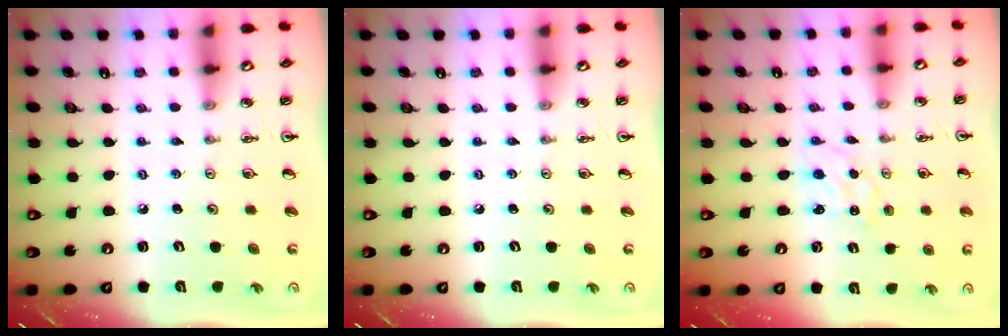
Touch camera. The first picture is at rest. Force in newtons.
{"total": 0.0}
{"total": 0.6, "press": 0.4, "slide": 0.4}